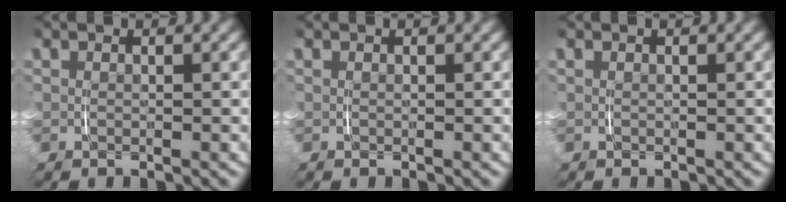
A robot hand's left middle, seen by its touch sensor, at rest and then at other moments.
{"total": 0.0}
{"total": 0.0}